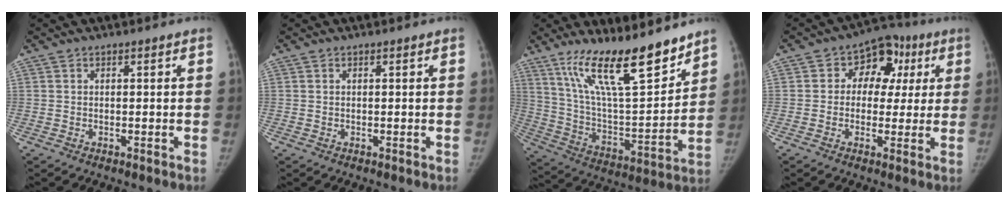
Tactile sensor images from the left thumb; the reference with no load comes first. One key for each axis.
{"total": 0.0}
{"total": 20.7, "fx": 14.9, "fy": 5.0, "fz": 13.4, "tx": -0.193, "ty": -0.085, "tz": 0.264}
{"total": 11.1, "fx": 2.7, "fy": 8.5, "fz": 6.7, "tx": -0.036, "ty": 0.025, "tz": 0.029}